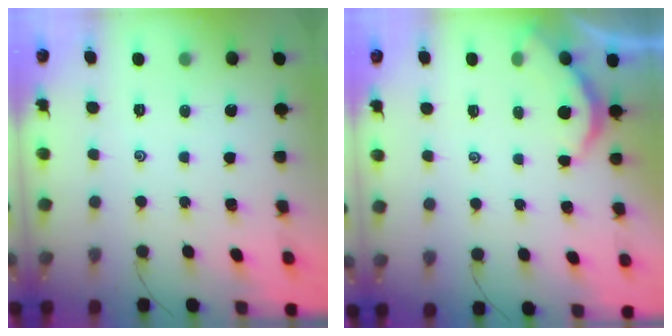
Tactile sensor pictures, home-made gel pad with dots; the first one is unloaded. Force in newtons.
{"total": 2.5, "press": 2.5, "slide": 0.4}